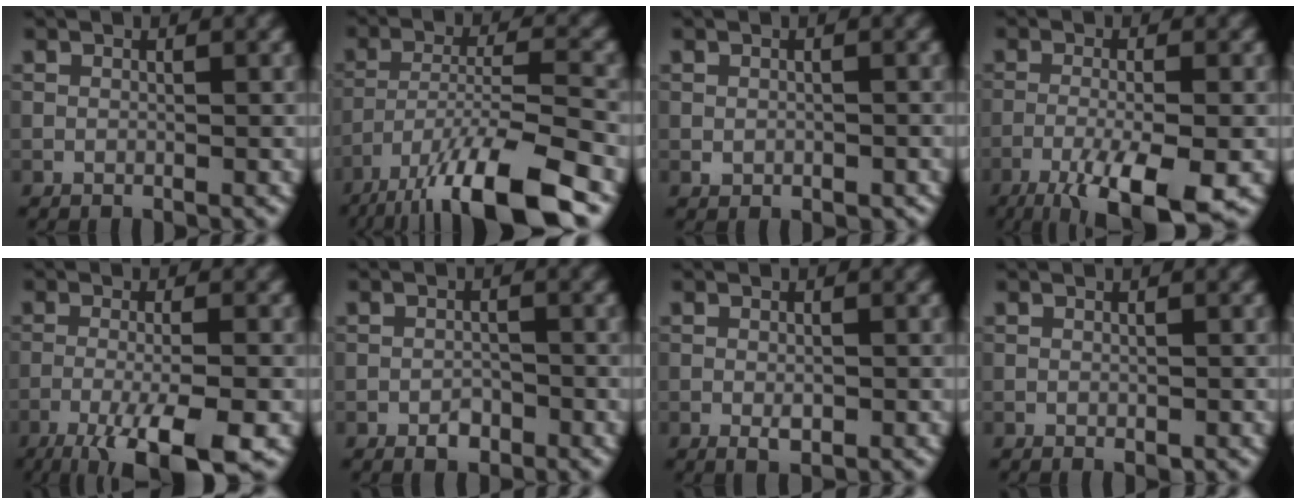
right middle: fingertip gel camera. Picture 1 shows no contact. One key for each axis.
{"total": 13.1, "fx": -9.2, "fy": 3.0, "fz": 8.8, "tx": -0.165, "ty": -0.010, "tz": -0.155}
{"total": 1.1, "fx": -0.4, "fy": 0.7, "fz": 0.7, "tx": -0.010, "ty": -0.003, "tz": -0.007}
{"total": 8.9, "fx": -5.0, "fy": 2.1, "fz": 7.1, "tx": -0.121, "ty": -0.013, "tz": -0.089}
{"total": 8.9, "fx": -5.0, "fy": 2.1, "fz": 7.0, "tx": -0.107, "ty": -0.010, "tz": -0.087}
{"total": 1.6, "fx": -1.0, "fy": 0.9, "fz": 0.8, "tx": -0.011, "ty": 0.001, "tz": -0.020}
{"total": 1.4, "fx": -0.4, "fy": 0.7, "fz": 1.2, "tx": -0.020, "ty": -0.003, "tz": -0.005}
{"total": 0.7, "fx": -0.3, "fy": 0.2, "fz": 0.5, "tx": -0.008, "ty": -0.001, "tz": -0.002}